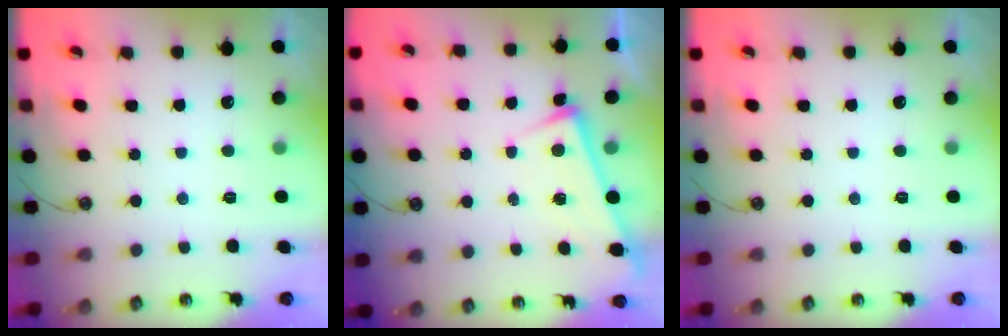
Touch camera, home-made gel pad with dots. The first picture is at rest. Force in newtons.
{"total": 3.3, "press": 3.3, "slide": 0.3}
{"total": 0.0}